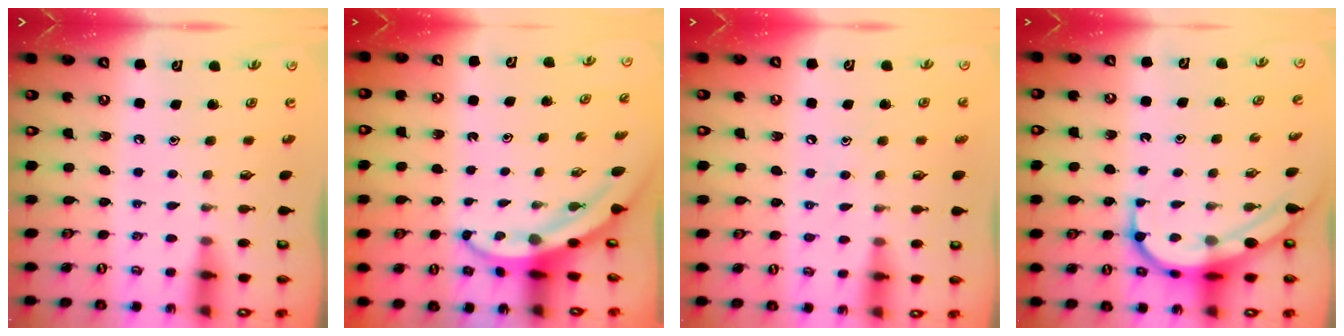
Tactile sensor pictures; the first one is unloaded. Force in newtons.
{"total": 4.0, "press": 3.9, "slide": 0.5}
{"total": 5.4, "press": 5.4, "slide": 0.6}
{"total": 8.1, "press": 8.0, "slide": 0.6}